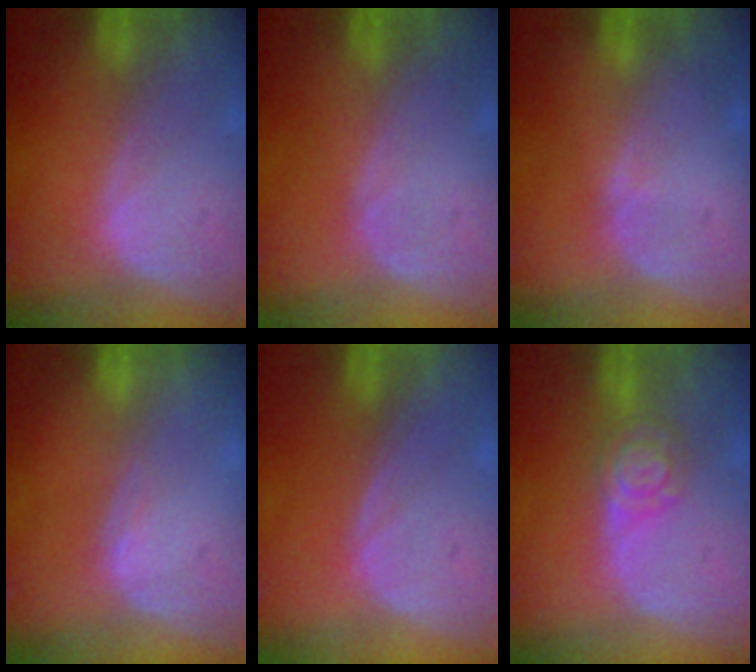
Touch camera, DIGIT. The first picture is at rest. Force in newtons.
{"total": 0.0}
{"total": 0.5, "press": 0.5, "slide": 0.2}
{"total": 0.6, "press": 0.5, "slide": 0.4}
{"total": 0.0}
{"total": 4.9, "press": 4.3, "slide": 2.3}